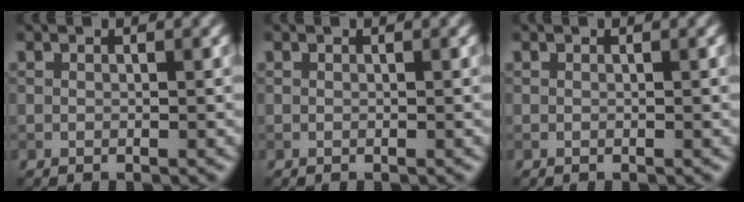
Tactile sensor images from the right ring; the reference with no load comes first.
{"total": 0.0}
{"total": 0.0}